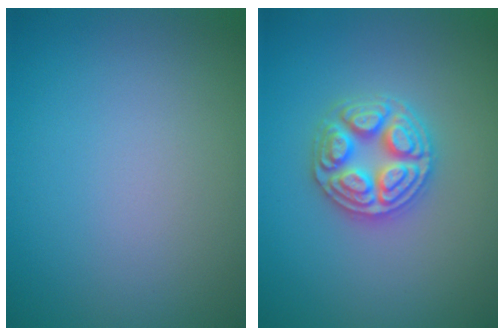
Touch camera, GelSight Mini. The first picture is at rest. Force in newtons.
{"total": 4.6, "press": 4.6, "slide": 0.5}